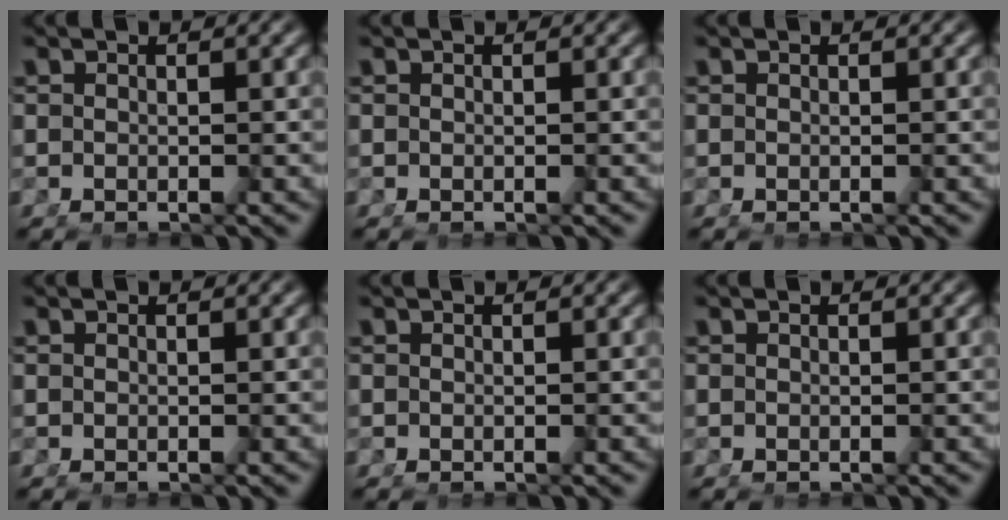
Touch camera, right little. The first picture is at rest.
{"total": 0.0}
{"total": 0.0}
{"total": 0.0}
{"total": 0.0}
{"total": 0.0}